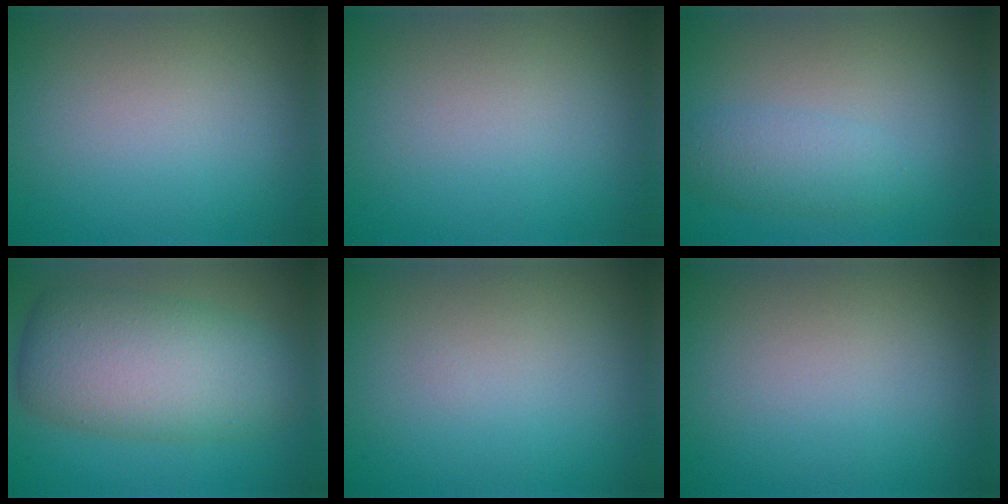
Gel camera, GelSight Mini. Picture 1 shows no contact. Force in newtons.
{"total": 0.0}
{"total": 2.4, "press": 2.4, "slide": 0.2}
{"total": 8.7, "press": 8.7, "slide": 0.4}
{"total": 0.0}
{"total": 0.0}